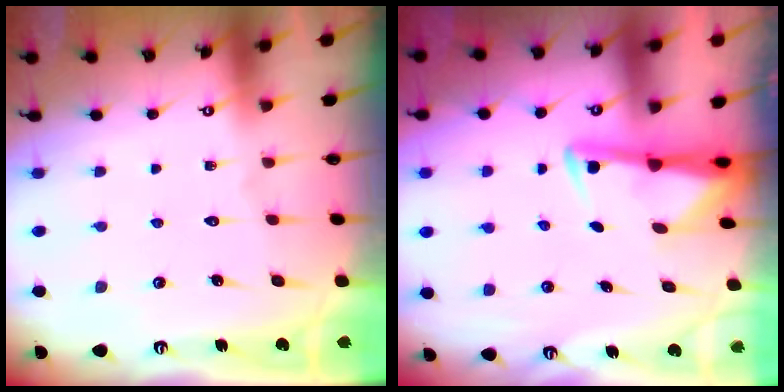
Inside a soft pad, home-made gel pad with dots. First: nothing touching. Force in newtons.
{"total": 3.0, "press": 2.9, "slide": 0.6}